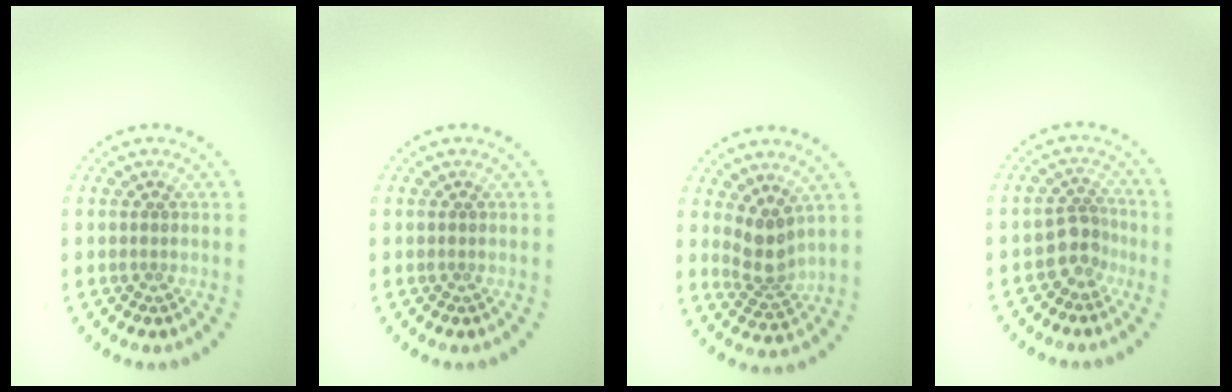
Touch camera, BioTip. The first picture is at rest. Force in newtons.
{"total": 0.0}
{"total": 3.0, "press": 2.3, "slide": 1.9}
{"total": 2.4, "press": 1.8, "slide": 1.5}